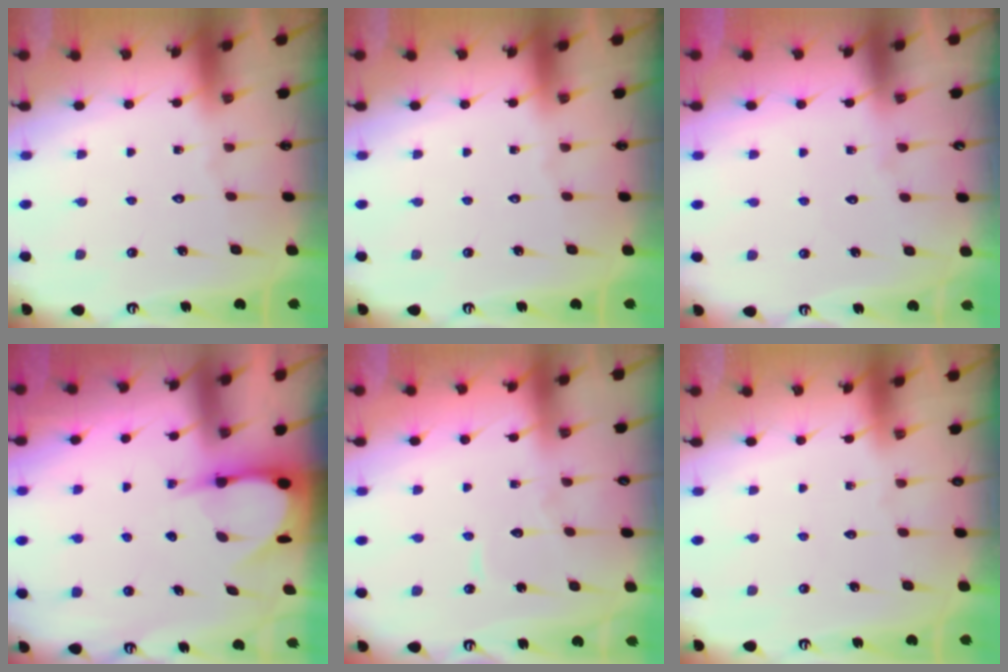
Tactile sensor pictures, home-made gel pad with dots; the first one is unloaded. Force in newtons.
{"total": 0.0}
{"total": 4.0, "press": 4.0, "slide": 0.4}
{"total": 5.0, "press": 5.0, "slide": 0.6}
{"total": 5.2, "press": 5.2, "slide": 0.2}
{"total": 0.0}